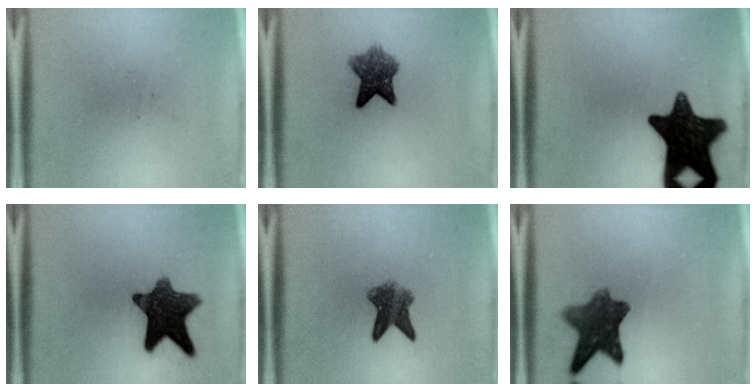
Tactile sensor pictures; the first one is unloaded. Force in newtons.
{"total": 6.5}
{"total": 16.2}
{"total": 11.5}
{"total": 5.5}
{"total": 8.4}